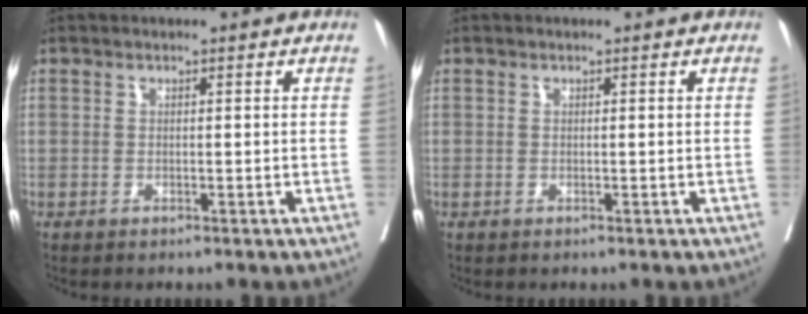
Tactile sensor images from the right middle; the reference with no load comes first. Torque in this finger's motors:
{"motor_torque": [0.00, 0.00, 0.00, 0.00]}